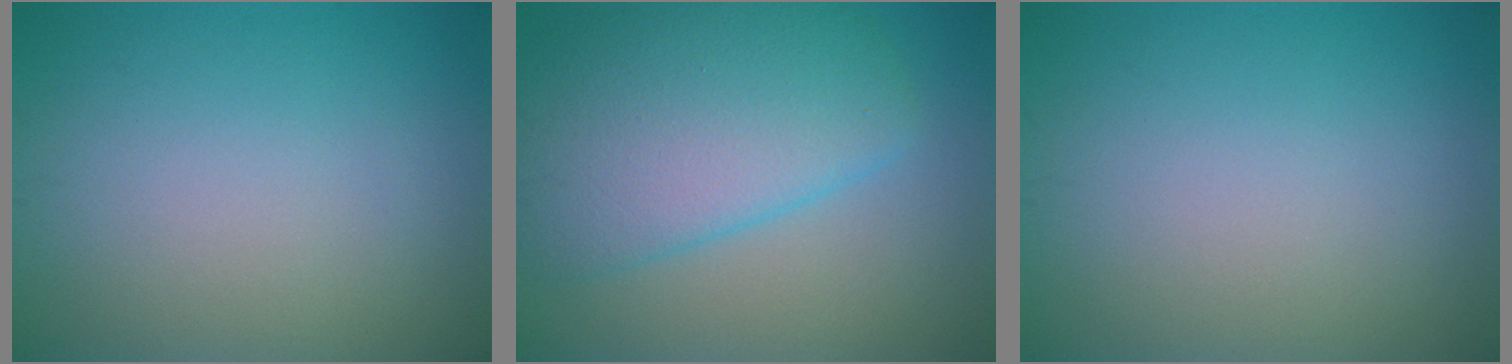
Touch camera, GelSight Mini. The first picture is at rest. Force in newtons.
{"total": 7.9, "press": 7.9, "slide": 0.3}
{"total": 0.0}